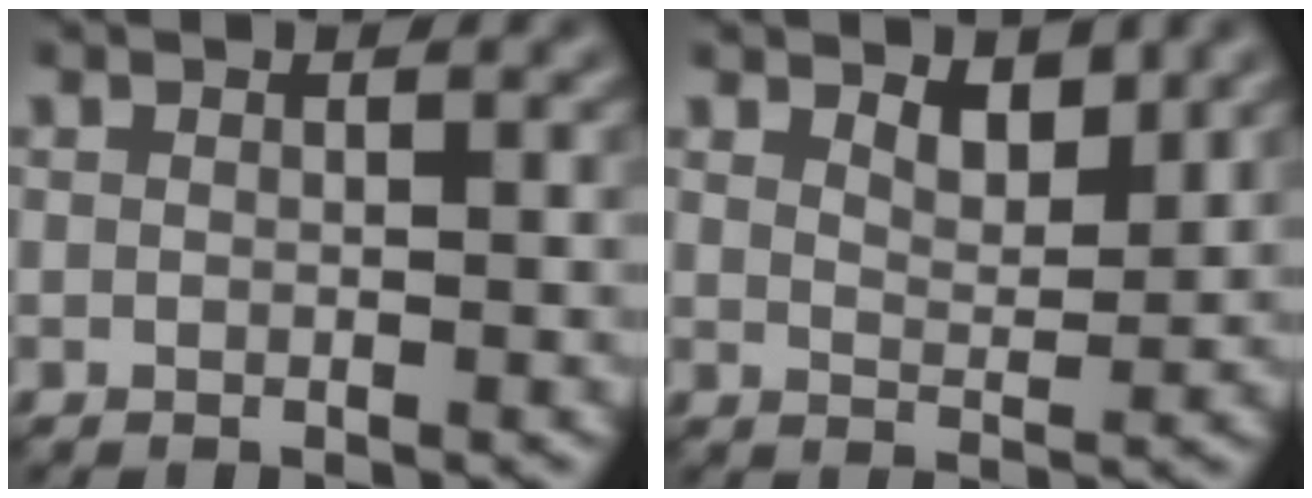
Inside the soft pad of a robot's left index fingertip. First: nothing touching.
{"total": 2.2, "force": [1.7, 0.7, 1.1], "torque": [-0.024, -0.005, 0.028]}